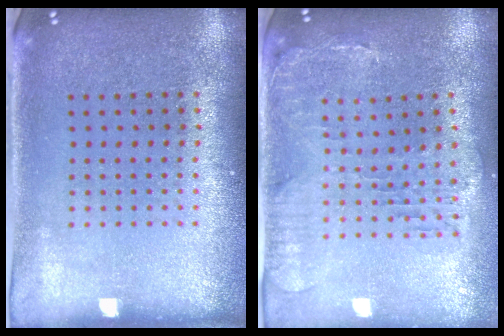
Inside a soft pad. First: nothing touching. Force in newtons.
{"total": 0.7, "press": 0.6, "slide": 0.2}